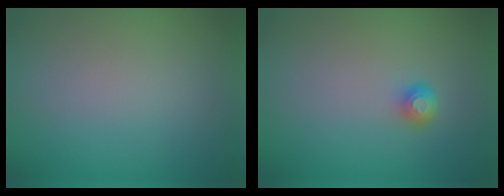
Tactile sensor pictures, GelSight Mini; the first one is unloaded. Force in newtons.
{"total": 1.5, "press": 1.2, "slide": 0.9}